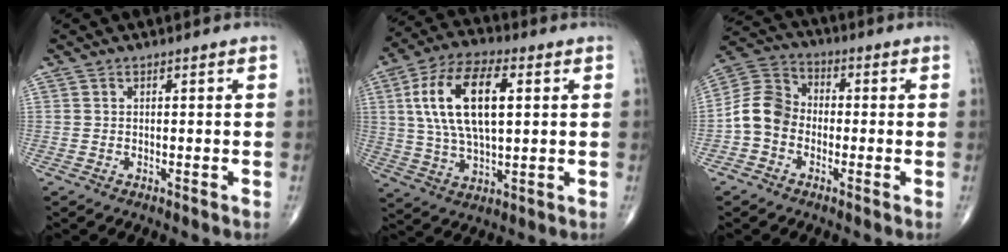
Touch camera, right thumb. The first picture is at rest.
{"total": 16.7, "force": [3.6, 7.8, 14.3], "torque": [-0.270, 0.007, 0.066]}
{"total": 8.4, "force": [-2.0, 6.9, 4.4], "torque": [-0.072, 0.033, -0.054]}